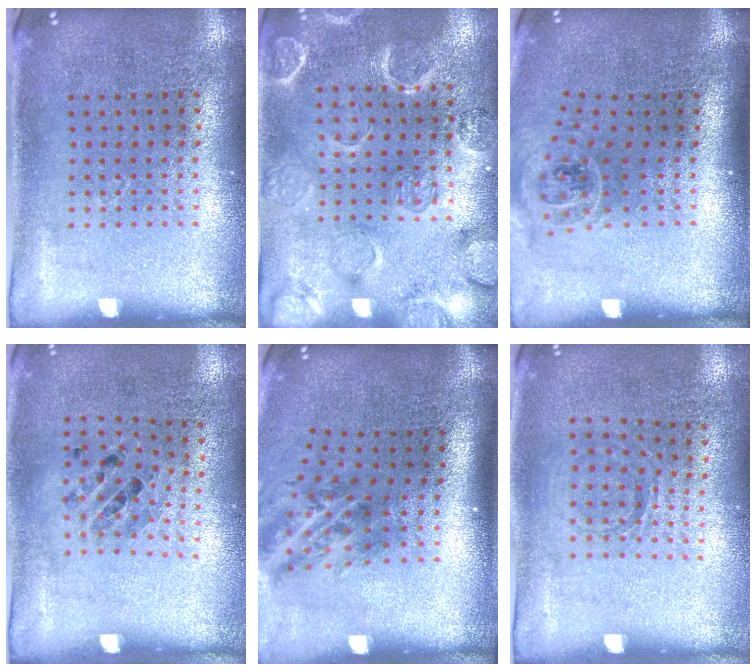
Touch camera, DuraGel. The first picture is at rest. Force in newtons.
{"total": 2.3, "press": 2.3, "slide": 0.4}
{"total": 1.1, "press": 1.0, "slide": 0.5}
{"total": 0.9, "press": 0.8, "slide": 0.5}
{"total": 1.9, "press": 1.2, "slide": 1.4}
{"total": 0.9, "press": 0.8, "slide": 0.3}